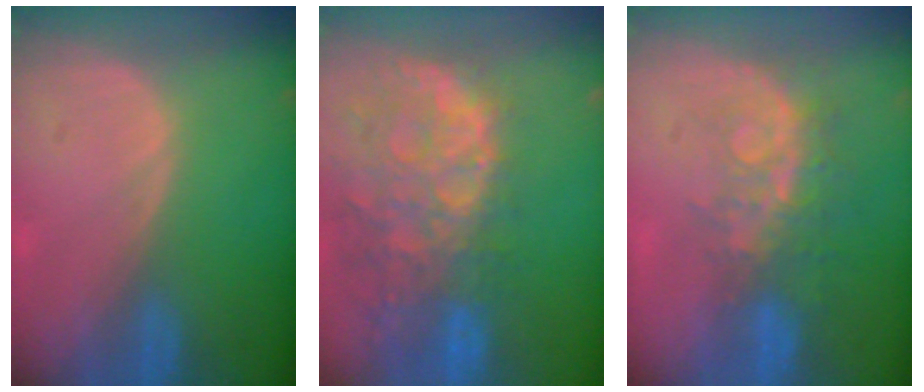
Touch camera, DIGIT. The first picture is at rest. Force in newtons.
{"total": 13.7, "press": 11.0, "slide": 8.1}
{"total": 8.5, "press": 7.0, "slide": 4.8}